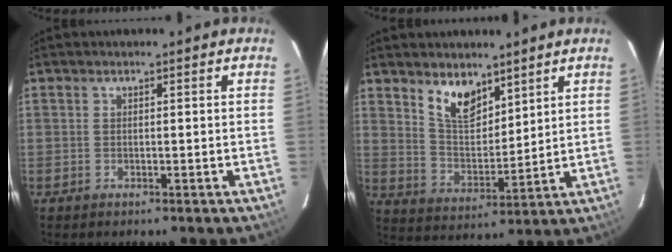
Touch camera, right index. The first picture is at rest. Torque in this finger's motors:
{"motor_torque": [0.16, 0.16, 0.21, 0.05]}